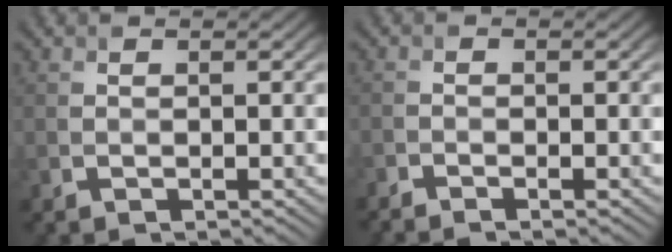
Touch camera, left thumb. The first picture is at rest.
{"total": 1.8, "force": [-1.7, -0.3, 0.4], "torque": [-0.010, -0.007, -0.036]}